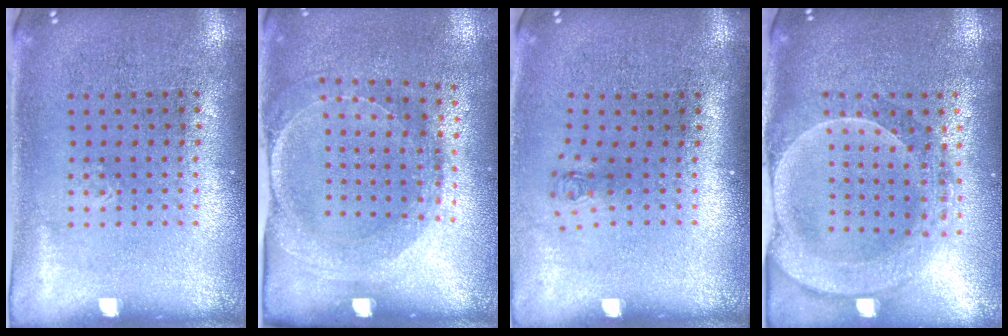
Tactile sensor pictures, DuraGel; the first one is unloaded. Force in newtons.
{"total": 1.6, "press": 1.5, "slide": 0.6}
{"total": 0.7, "press": 0.3, "slide": 0.7}
{"total": 2.2, "press": 2.0, "slide": 0.9}